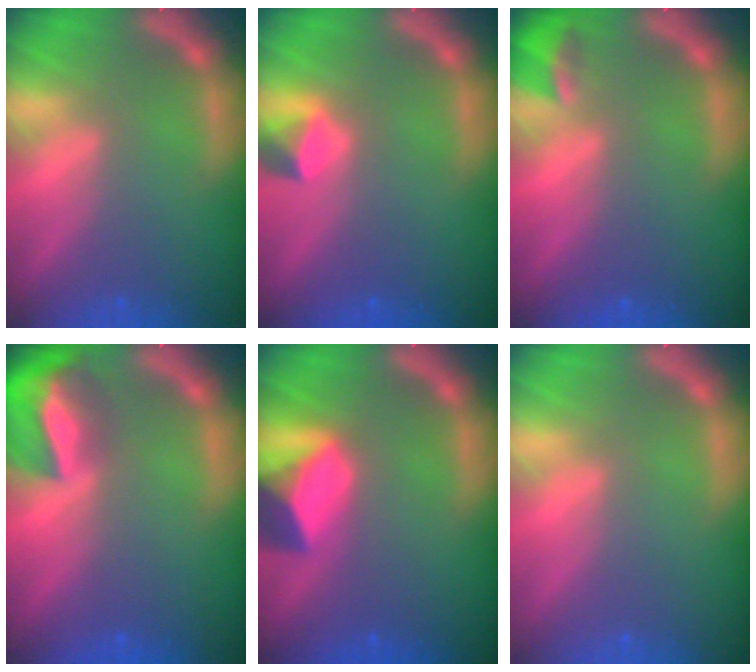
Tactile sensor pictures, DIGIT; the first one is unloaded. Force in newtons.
{"total": 1.9}
{"total": 2.4}
{"total": 8.5}
{"total": 6.4}
{"total": 0.0}